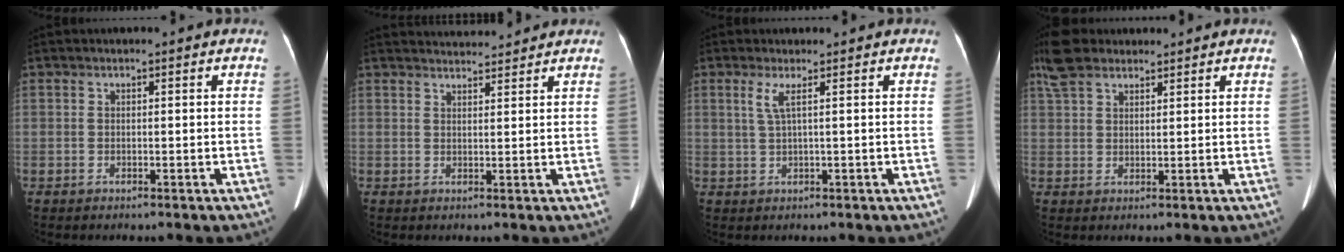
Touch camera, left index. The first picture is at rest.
{"total": 6.2, "force": [6.1, 0.4, 1.0], "torque": [-0.019, 0.022, 0.084]}
{"total": 2.3, "force": [0.9, -0.4, 2.1], "torque": [-0.055, 0.003, 0.023]}
{"total": 7.0, "force": [5.5, 2.9, 3.3], "torque": [-0.081, 0.029, 0.111]}